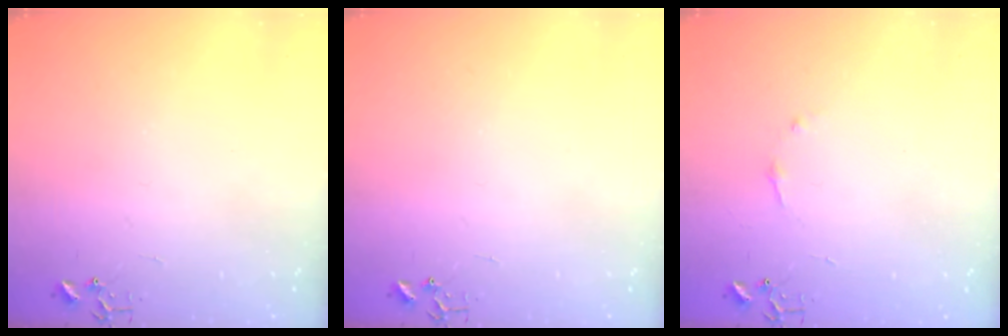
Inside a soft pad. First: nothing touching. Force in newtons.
{"total": 0.0}
{"total": 5.6, "press": 5.5, "slide": 0.8}